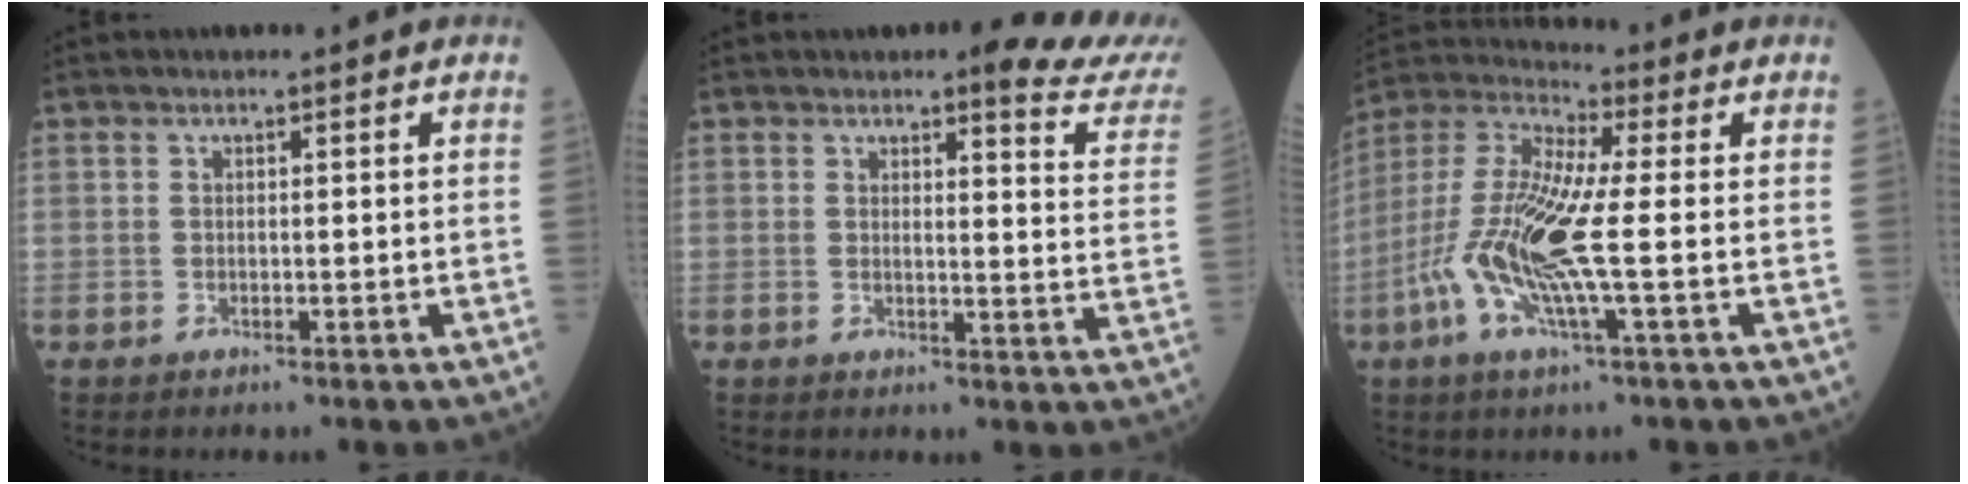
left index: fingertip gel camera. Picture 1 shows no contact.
{"total": 9.8, "force": [8.5, 0.7, 4.7], "torque": [-0.044, -0.051, 0.071]}
{"total": 13.4, "force": [-2.3, 1.4, 13.2], "torque": [-0.288, 0.008, -0.049]}